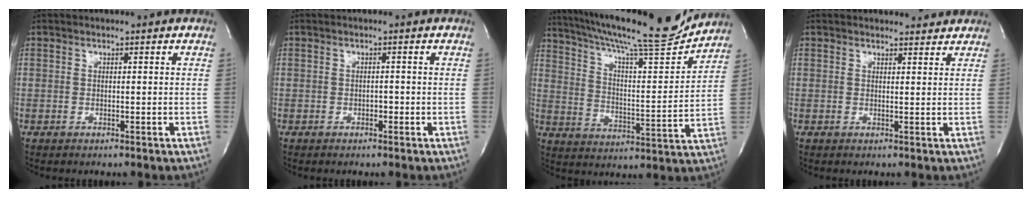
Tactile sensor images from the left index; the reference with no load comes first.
{"total": 0.7, "force": [-0.6, 0.3, 0.3], "torque": [-0.003, -0.002, -0.011]}
{"total": 20.0, "force": [18.0, 0.8, 8.7], "torque": [-0.152, -0.028, 0.268]}
{"total": 3.6, "force": [3.4, 1.0, 0.3], "torque": [-0.006, -0.003, 0.033]}